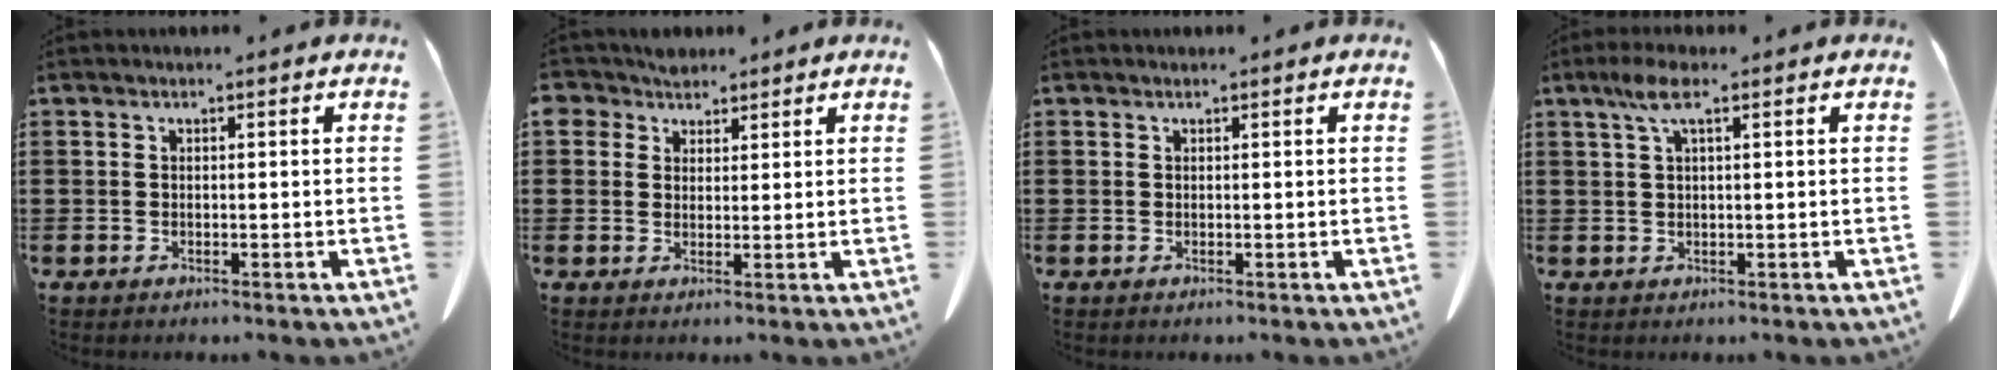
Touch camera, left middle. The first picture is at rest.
{"total": 3.5, "force": [2.4, 2.4, 0.5], "torque": [-0.026, 0.010, 0.045]}
{"total": 0.0}
{"total": 3.9, "force": [1.7, 0.8, 3.4], "torque": [-0.072, 0.006, 0.029]}